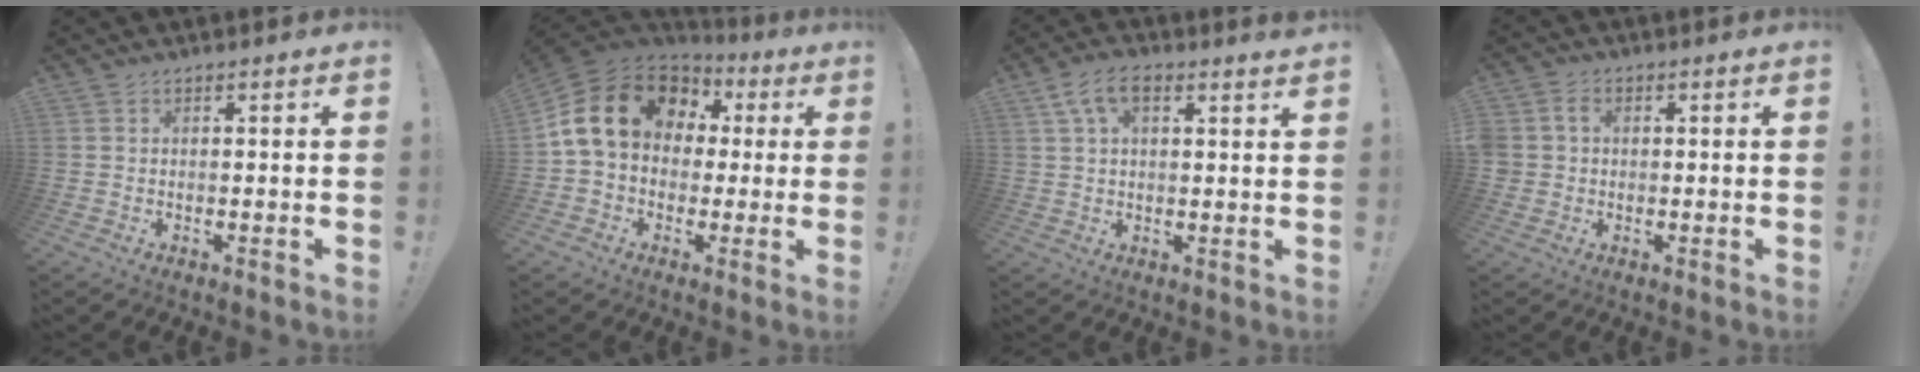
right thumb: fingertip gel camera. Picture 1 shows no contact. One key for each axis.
{"total": 18.2, "fx": 5.2, "fy": 13.1, "fz": 11.6, "tx": -0.201, "ty": -0.009, "tz": 0.101}
{"total": 7.4, "fx": 3.7, "fy": 3.2, "fz": 5.6, "tx": -0.106, "ty": 0.003, "tz": 0.072}
{"total": 3.6, "fx": 0.4, "fy": 3.1, "fz": 1.8, "tx": -0.032, "ty": 0.011, "tz": 0.010}